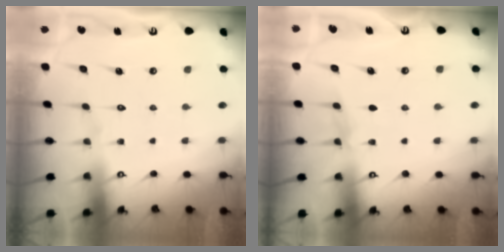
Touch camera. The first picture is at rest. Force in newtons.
{"total": 2.4, "press": 2.4, "slide": 0.3}